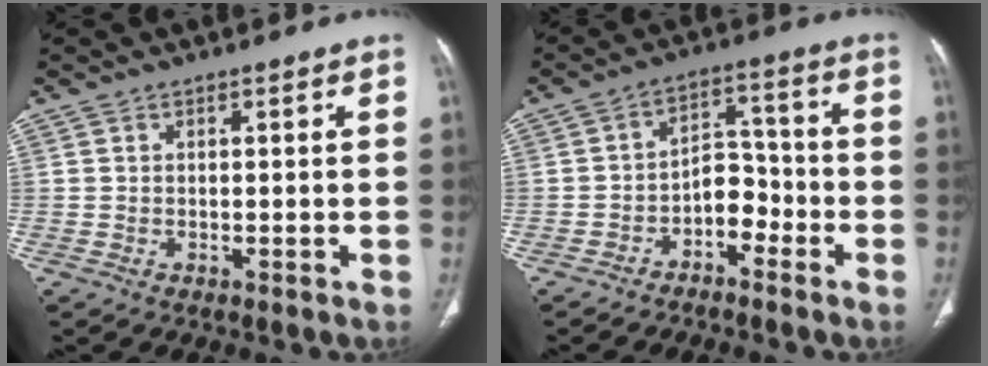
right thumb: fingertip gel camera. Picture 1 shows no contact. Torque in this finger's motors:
{"motor_torque": [2.89, 2.12, 1.08, -1.03, 0.07]}